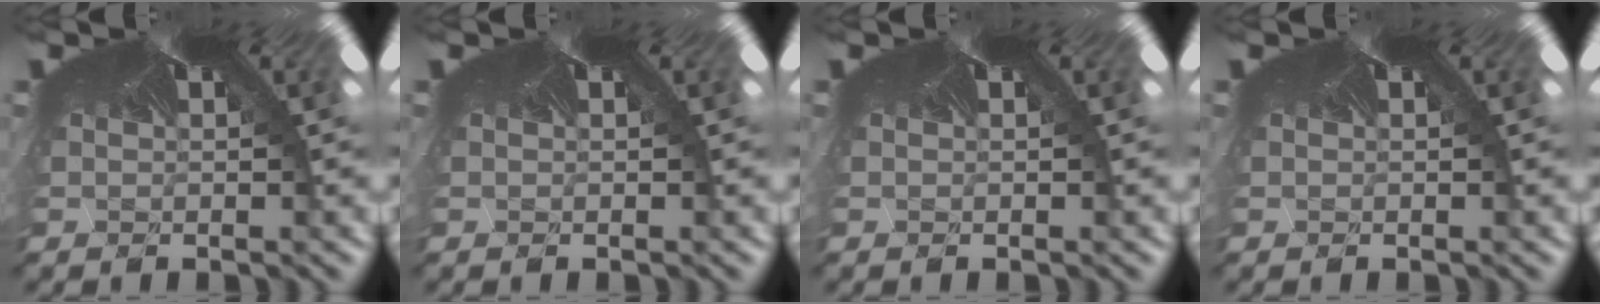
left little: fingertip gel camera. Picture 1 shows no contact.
{"total": 0.0}
{"total": 0.0}
{"total": 0.0}